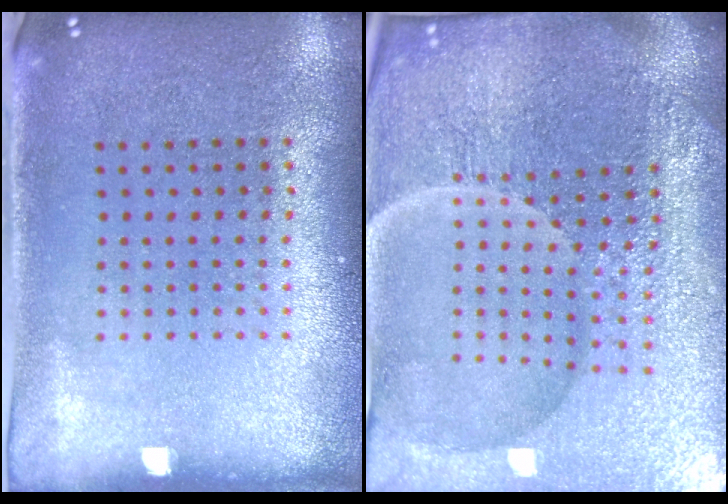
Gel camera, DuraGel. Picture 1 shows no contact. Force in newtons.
{"total": 5.9, "press": 5.4, "slide": 2.4}